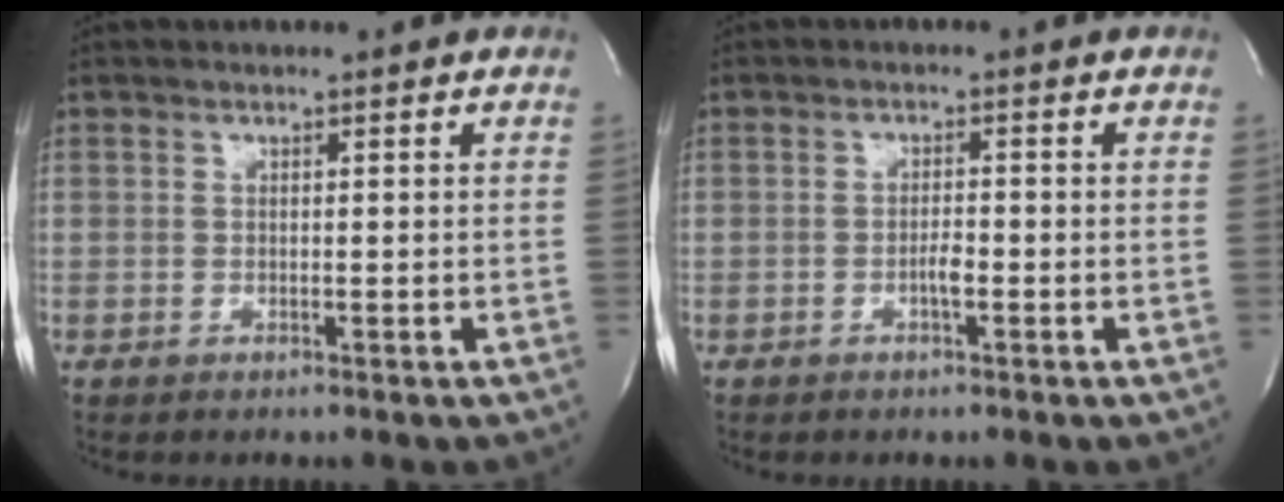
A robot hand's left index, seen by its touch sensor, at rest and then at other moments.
{"total": 1.5, "force": [-0.7, 0.2, 1.3], "torque": [-0.023, 0.001, -0.014]}